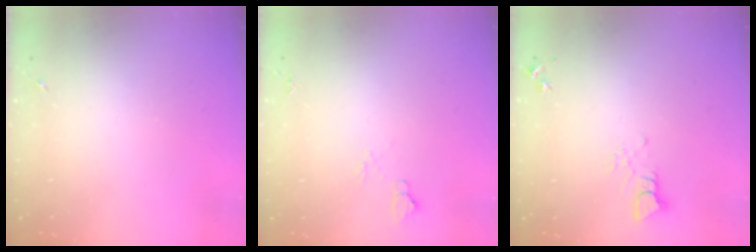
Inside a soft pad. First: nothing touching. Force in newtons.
{"total": 5.5, "press": 5.4, "slide": 0.7}
{"total": 3.2, "press": 3.2, "slide": 0.3}